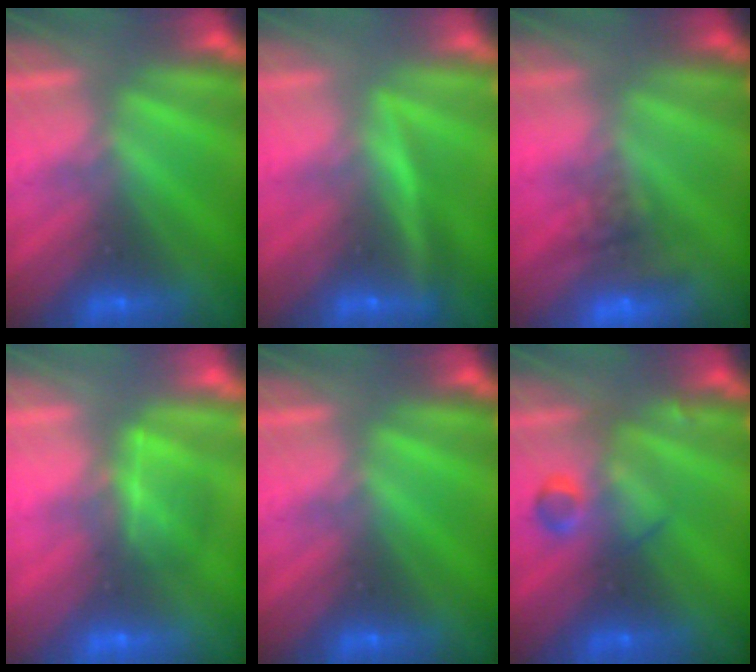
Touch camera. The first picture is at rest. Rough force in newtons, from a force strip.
{"total": 2.9}
{"total": 4.5}
{"total": 5.3}
{"total": 0.0}
{"total": 2.8}